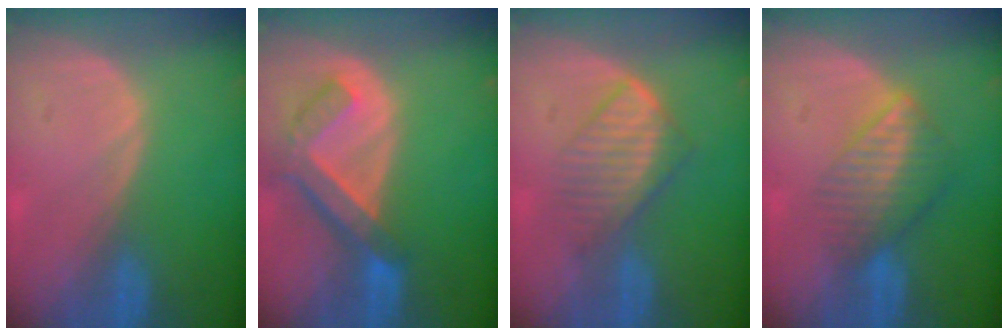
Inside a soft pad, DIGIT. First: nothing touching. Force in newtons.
{"total": 7.4, "press": 6.4, "slide": 3.6}
{"total": 5.9, "press": 5.8, "slide": 1.3}
{"total": 6.7, "press": 5.8, "slide": 3.3}